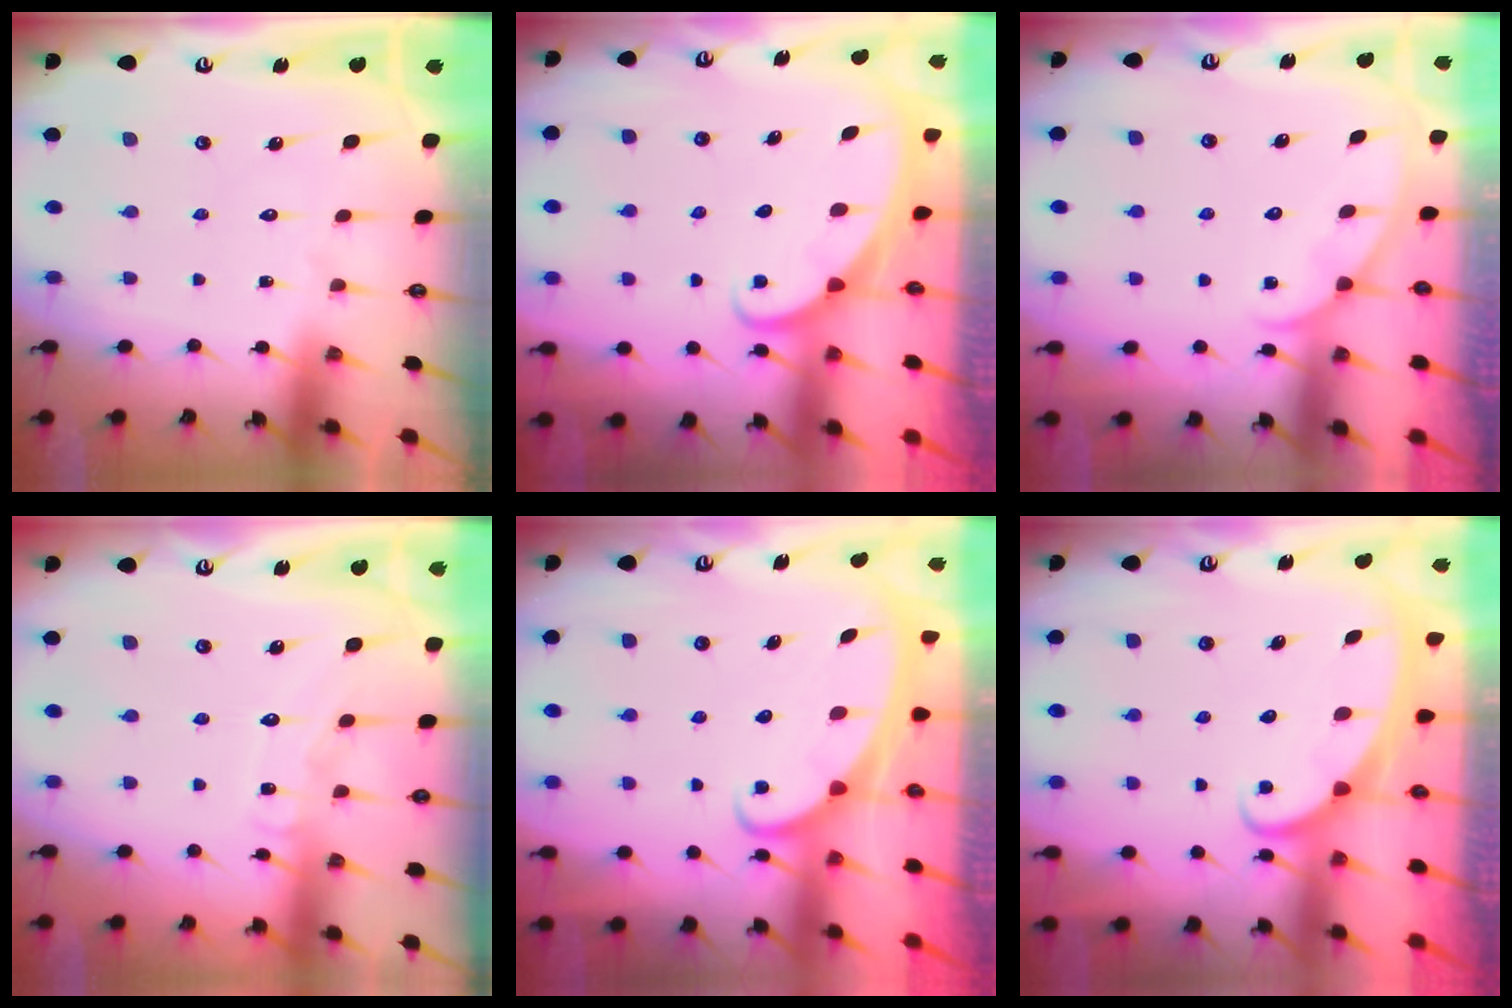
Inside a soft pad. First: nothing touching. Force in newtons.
{"total": 1.8, "press": 1.8, "slide": 0.1}
{"total": 3.3, "press": 3.2, "slide": 0.2}
{"total": 7.4, "press": 7.4, "slide": 0.6}
{"total": 2.3, "press": 2.3, "slide": 0.2}
{"total": 2.6, "press": 2.6, "slide": 0.3}